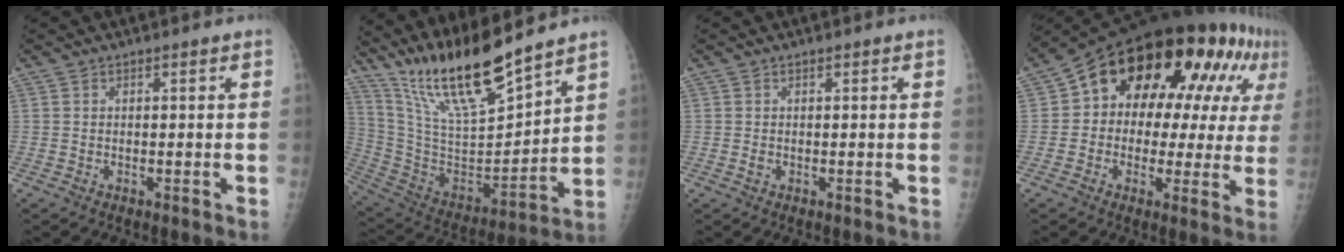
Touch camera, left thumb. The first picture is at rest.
{"total": 19.7, "force": [16.4, 2.6, 10.6], "torque": [-0.169, -0.088, 0.317]}
{"total": 0.7, "force": [0.2, 0.5, 0.5], "torque": [-0.007, 0.000, 0.004]}
{"total": 21.5, "force": [6.7, 12.9, 15.8], "torque": [-0.172, 0.044, 0.089]}